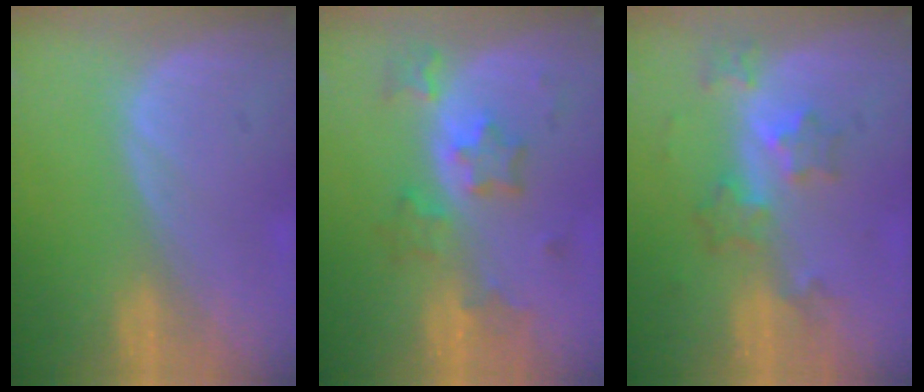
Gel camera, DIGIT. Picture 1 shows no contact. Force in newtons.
{"total": 6.1, "press": 5.9, "slide": 1.6}
{"total": 5.9, "press": 5.4, "slide": 2.4}